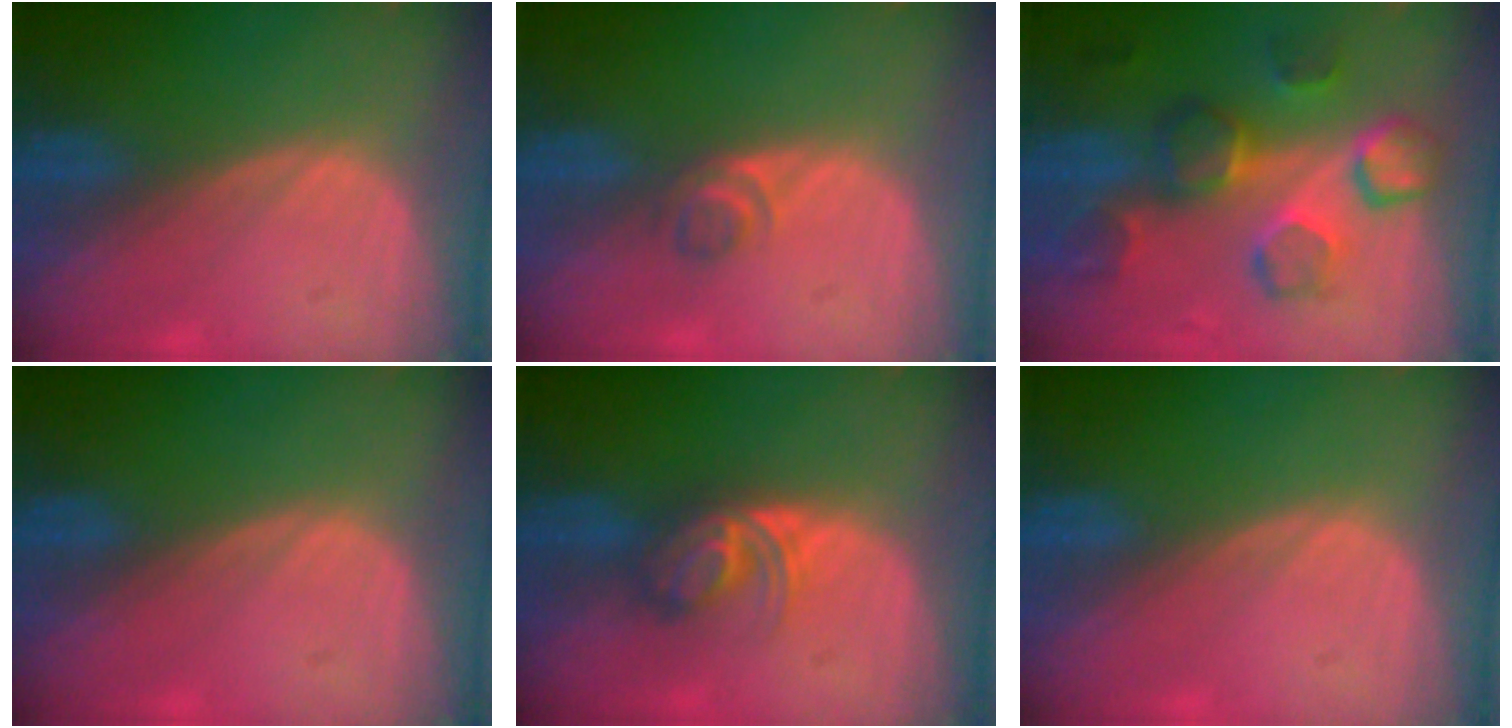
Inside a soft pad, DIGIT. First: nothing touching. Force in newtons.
{"total": 2.2, "press": 2.0, "slide": 0.9}
{"total": 8.9, "press": 8.8, "slide": 0.9}
{"total": 0.0}
{"total": 5.7, "press": 4.9, "slide": 2.9}
{"total": 0.0}